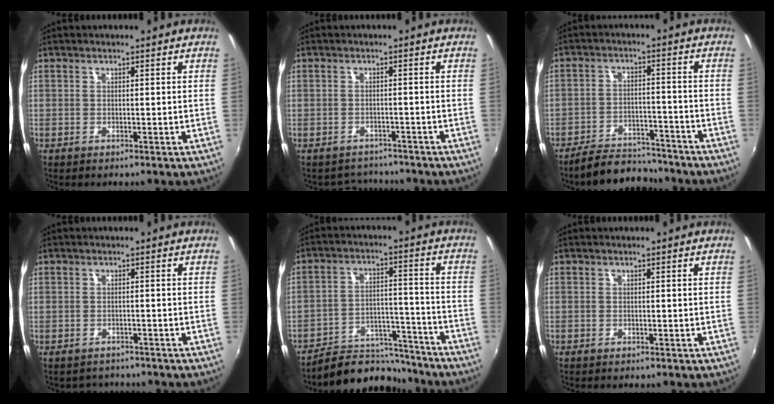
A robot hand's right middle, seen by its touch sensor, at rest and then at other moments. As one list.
[{"total": 3.8, "force": [-3.4, 1.8, -0.4], "torque": [-0.003, 0.013, -0.054]}, {"total": 9.8, "force": [-9.1, 2.6, 2.6], "torque": [-0.072, 0.008, -0.133]}, {"total": 2.6, "force": [-2.1, 1.6, -0.3], "torque": [-0.002, 0.006, -0.031]}, {"total": 13.7, "force": [-12.7, 4.2, 2.8], "torque": [-0.061, 0.028, -0.187]}, {"total": 0.0}]